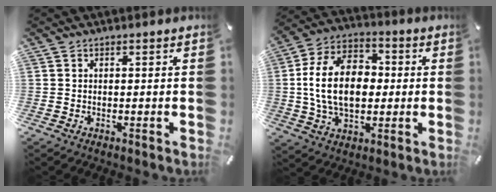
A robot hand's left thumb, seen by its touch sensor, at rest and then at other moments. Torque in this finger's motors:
{"motor_torque": [0.79, 0.75, 1.67, 0.32, 0.29]}